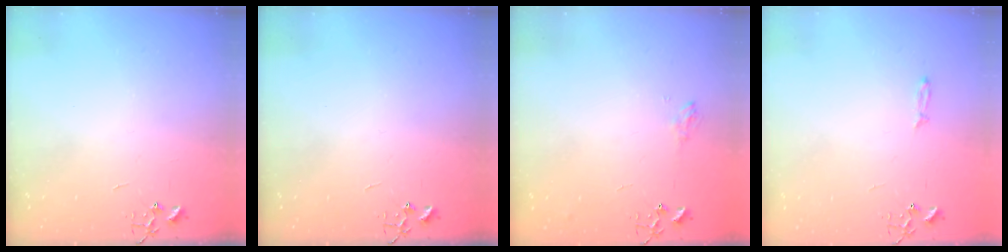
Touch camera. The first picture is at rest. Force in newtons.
{"total": 0.0}
{"total": 5.8, "press": 5.7, "slide": 0.7}
{"total": 3.5, "press": 3.5, "slide": 0.5}